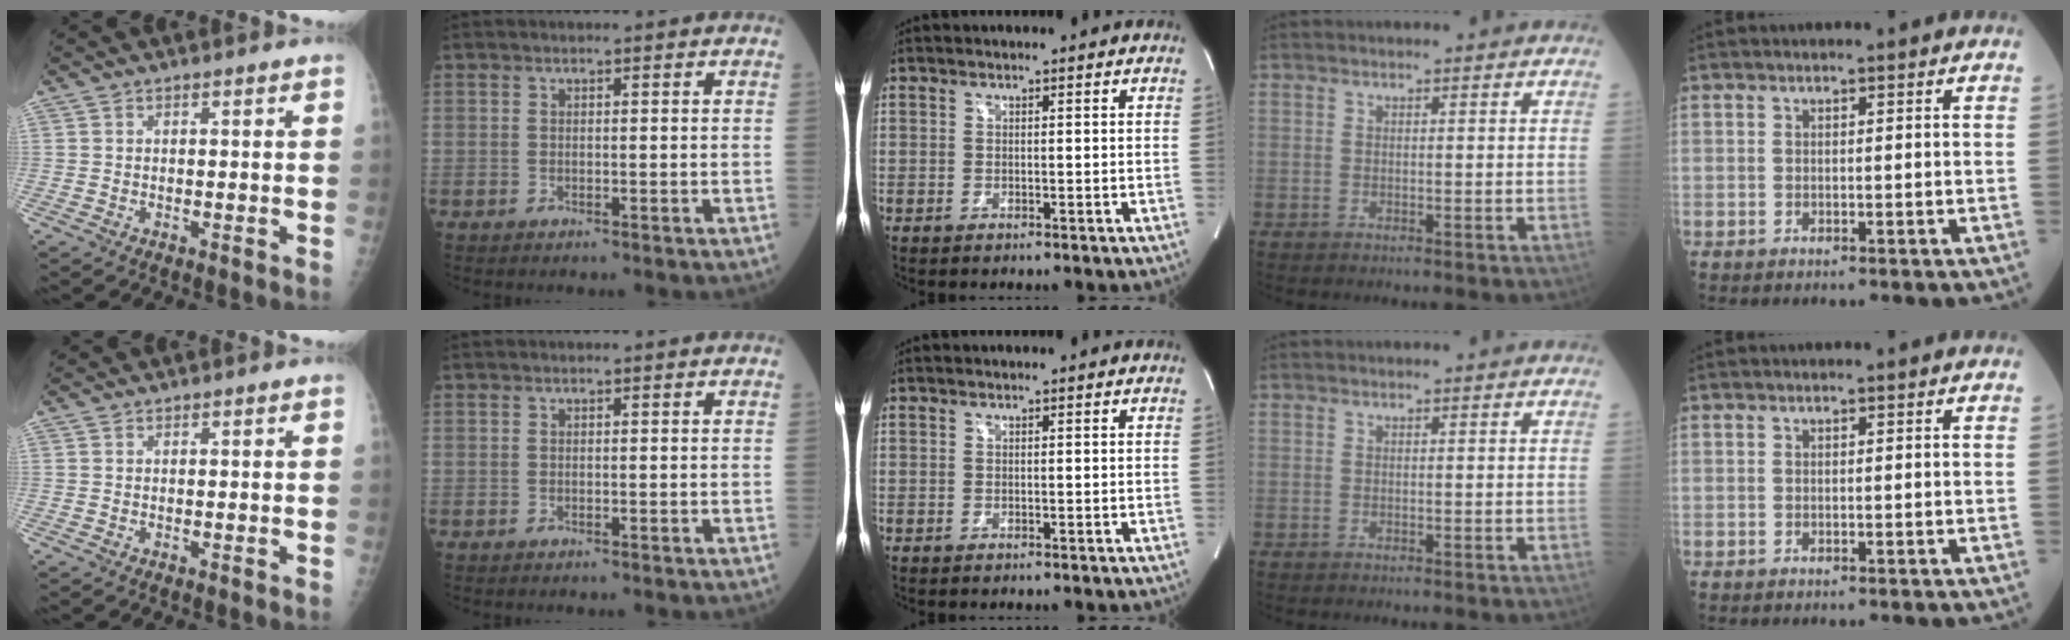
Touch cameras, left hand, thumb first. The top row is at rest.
{}